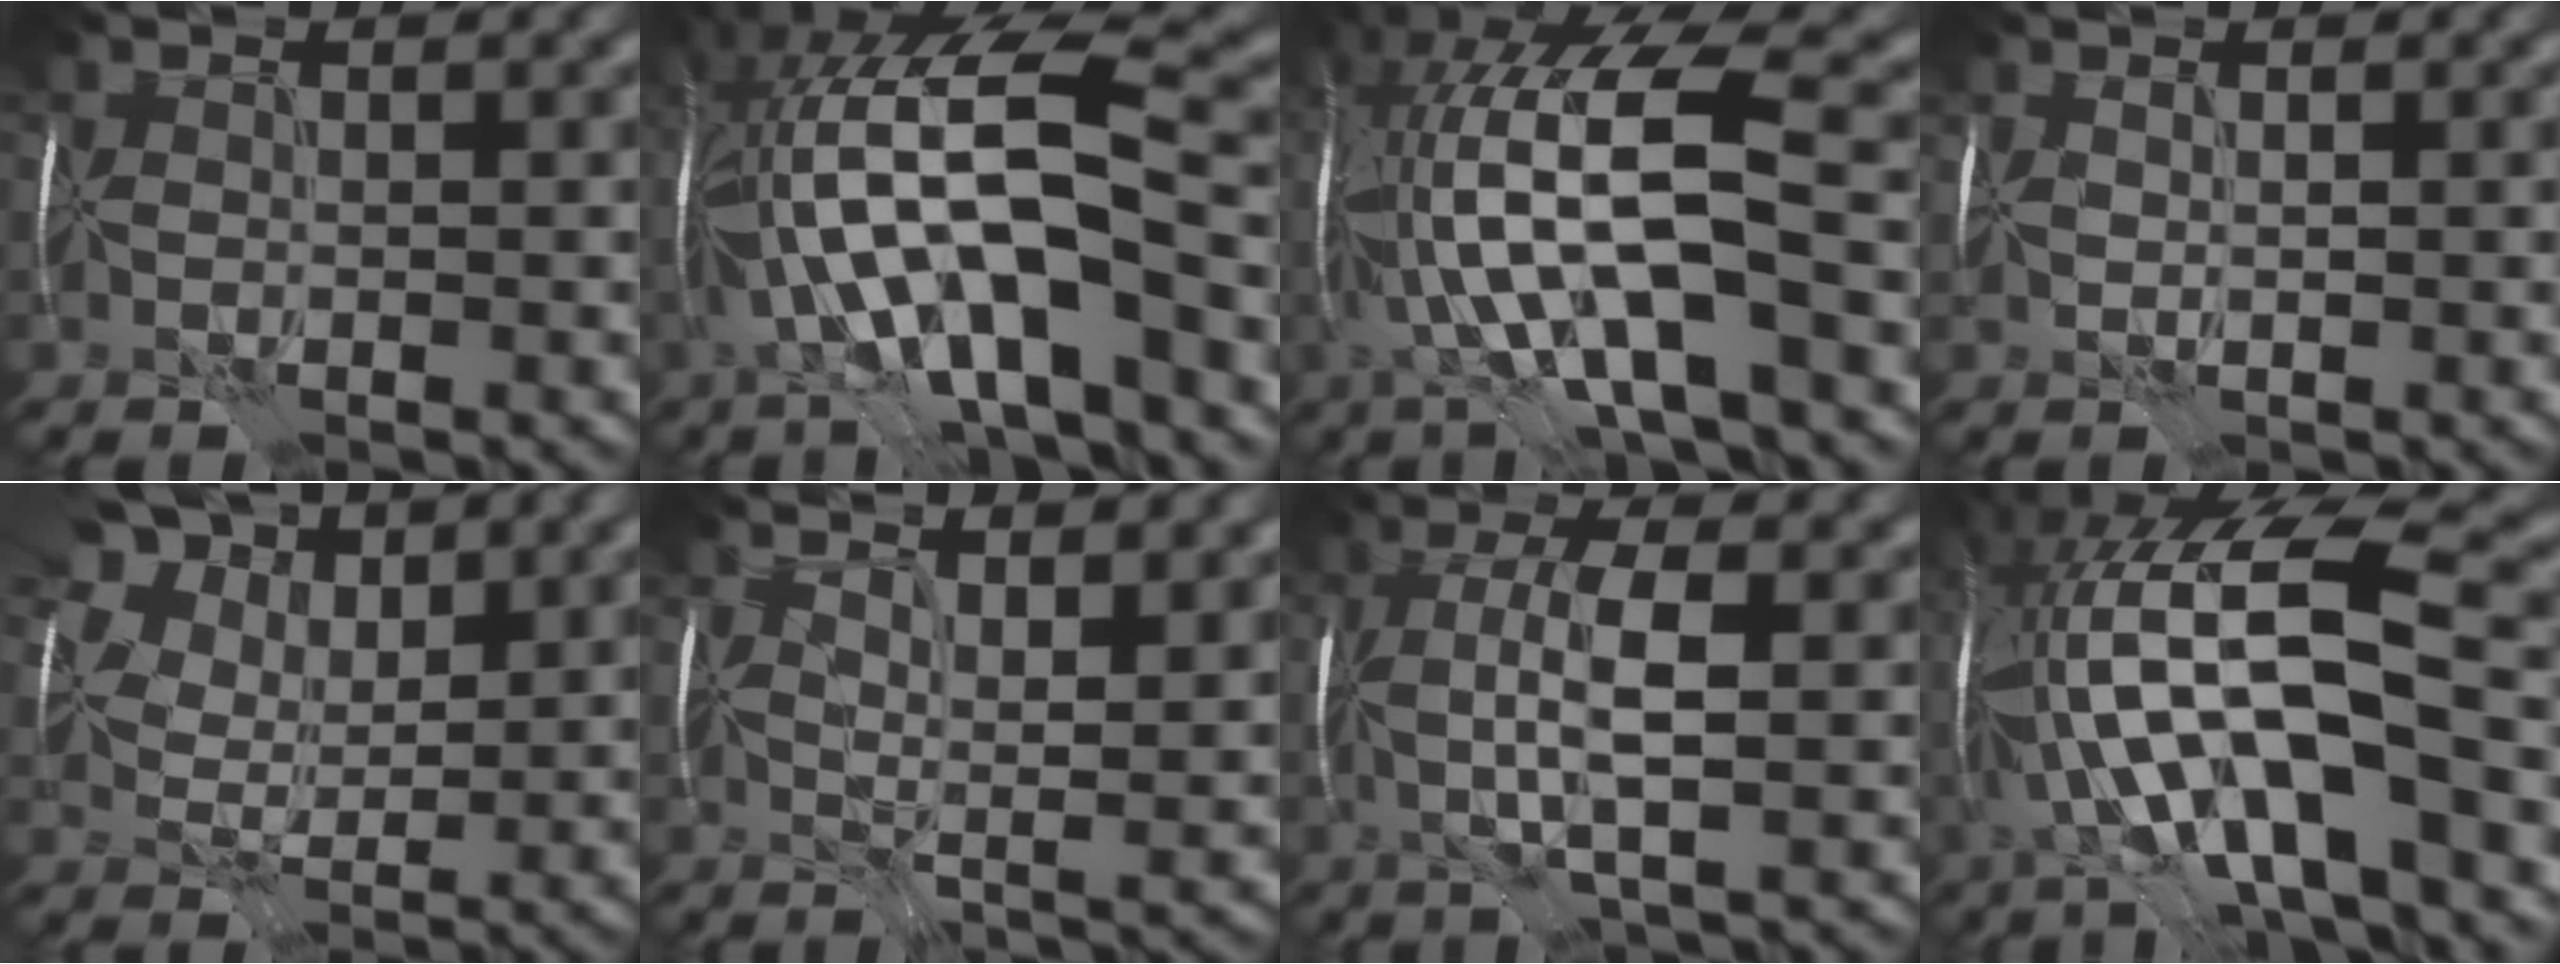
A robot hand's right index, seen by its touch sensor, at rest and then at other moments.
{"total": 13.7, "force": [-2.8, 3.8, 12.9], "torque": [-0.238, 0.037, -0.039]}
{"total": 14.3, "force": [-0.3, 4.5, 13.6], "torque": [-0.275, 0.018, 0.012]}
{"total": 0.9, "force": [0.6, -0.5, -0.4], "torque": [-0.009, 0.001, 0.012]}
{"total": 6.7, "force": [5.5, 3.4, 1.9], "torque": [-0.057, 0.009, 0.095]}
{"total": 7.6, "force": [4.6, 2.2, 5.6], "torque": [-0.083, 0.021, 0.061]}
{"total": 3.8, "force": [0.3, 0.5, 3.8], "torque": [-0.096, 0.008, 0.008]}
{"total": 14.7, "force": [-1.9, 4.2, 14.0], "torque": [-0.266, 0.031, -0.022]}